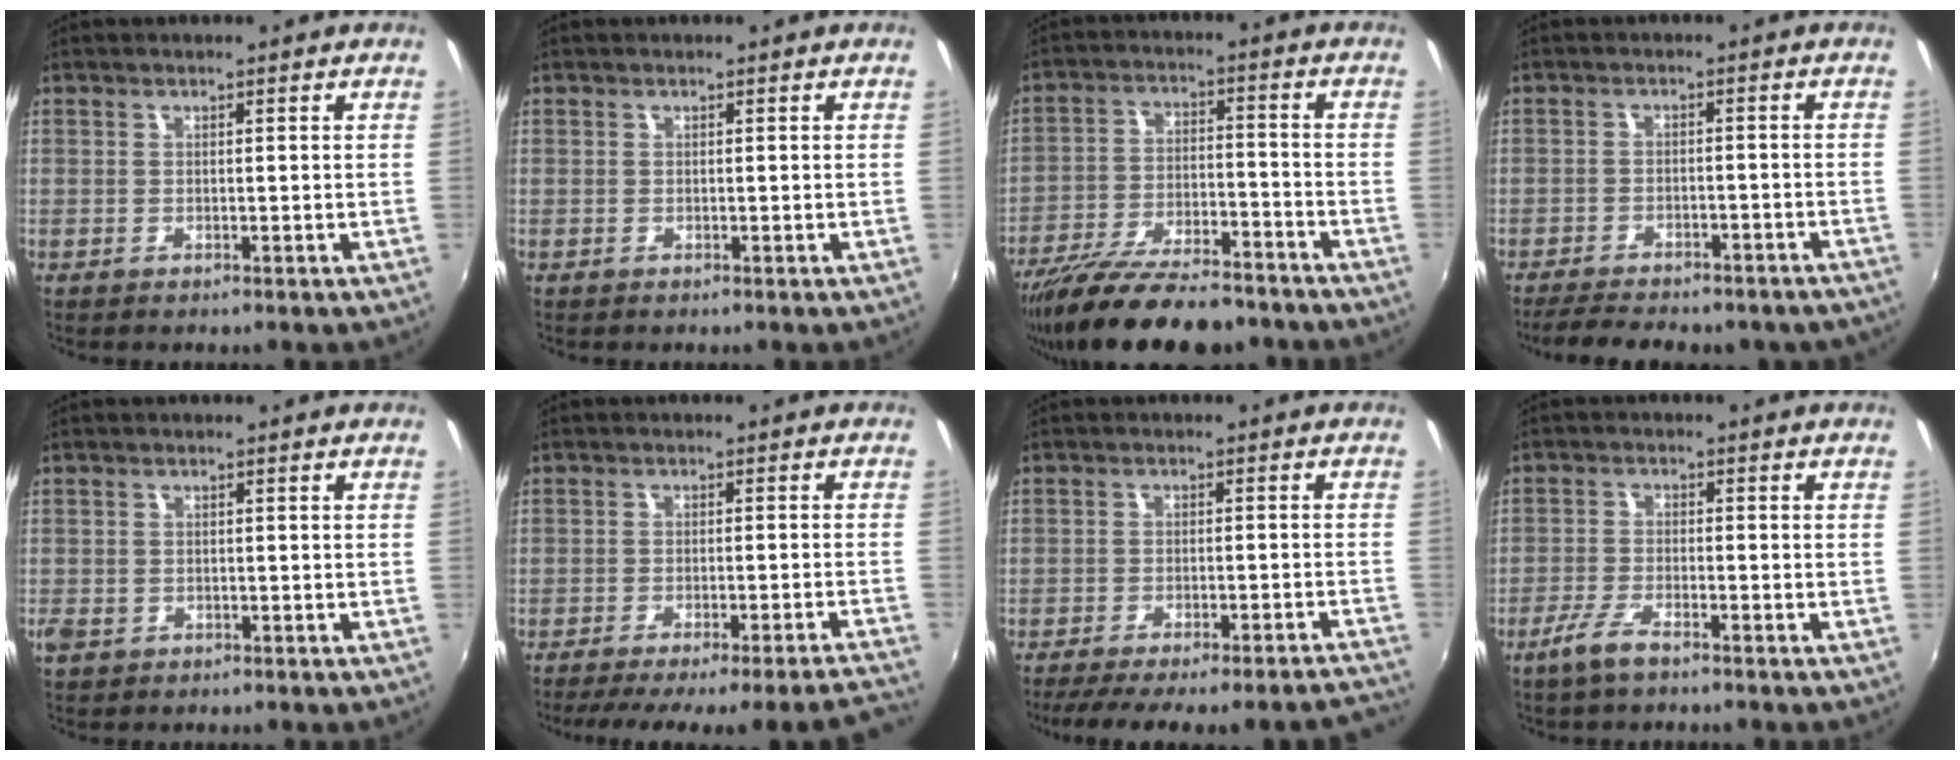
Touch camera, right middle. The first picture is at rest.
{"total": 0.0}
{"total": 17.9, "force": [-14.7, 4.7, 8.9], "torque": [-0.177, -0.034, -0.236]}
{"total": 14.4, "force": [-12.2, 4.5, 6.2], "torque": [-0.134, -0.015, -0.155]}
{"total": 3.2, "force": [-1.3, 2.4, 1.5], "torque": [-0.032, -0.006, -0.022]}
{"total": 17.2, "force": [-15.7, -0.7, 7.1], "torque": [-0.103, -0.024, -0.214]}
{"total": 15.7, "force": [-14.3, 0.4, 6.3], "torque": [-0.098, -0.014, -0.192]}
{"total": 4.7, "force": [-3.5, 0.9, 2.9], "torque": [-0.077, -0.008, -0.071]}